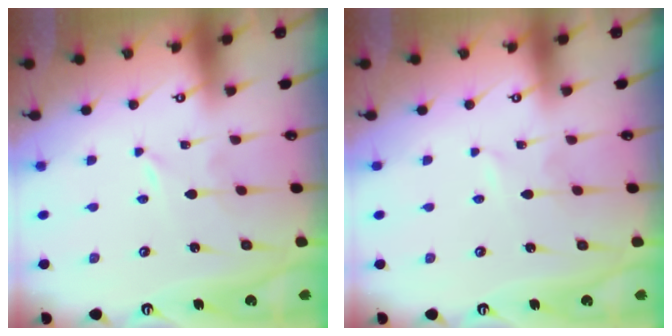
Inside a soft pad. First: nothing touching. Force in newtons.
{"total": 0.7, "press": 0.7, "slide": 0.1}